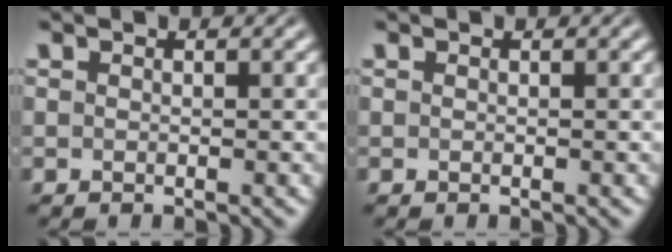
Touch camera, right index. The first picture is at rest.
{"total": 0.0}